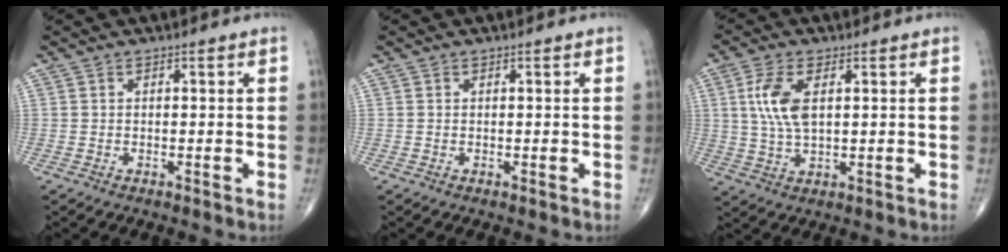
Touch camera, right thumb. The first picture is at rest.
{"total": 0.0}
{"total": 7.8, "force": [1.9, 3.7, 6.6], "torque": [-0.142, -0.005, 0.038]}